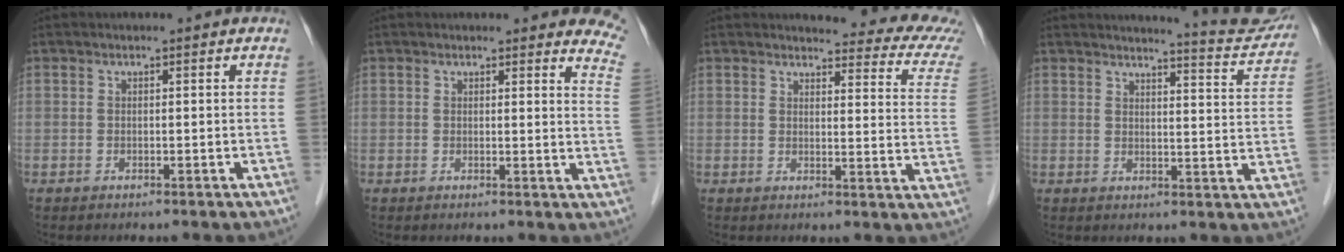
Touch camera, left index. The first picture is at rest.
{"total": 9.0, "force": [8.2, 2.1, 2.9], "torque": [-0.002, -0.033, 0.054]}
{"total": 13.0, "force": [12.0, 1.9, 4.5], "torque": [-0.028, -0.057, 0.099]}
{"total": 10.1, "force": [9.9, 0.4, 1.9], "torque": [-0.019, -0.037, 0.101]}